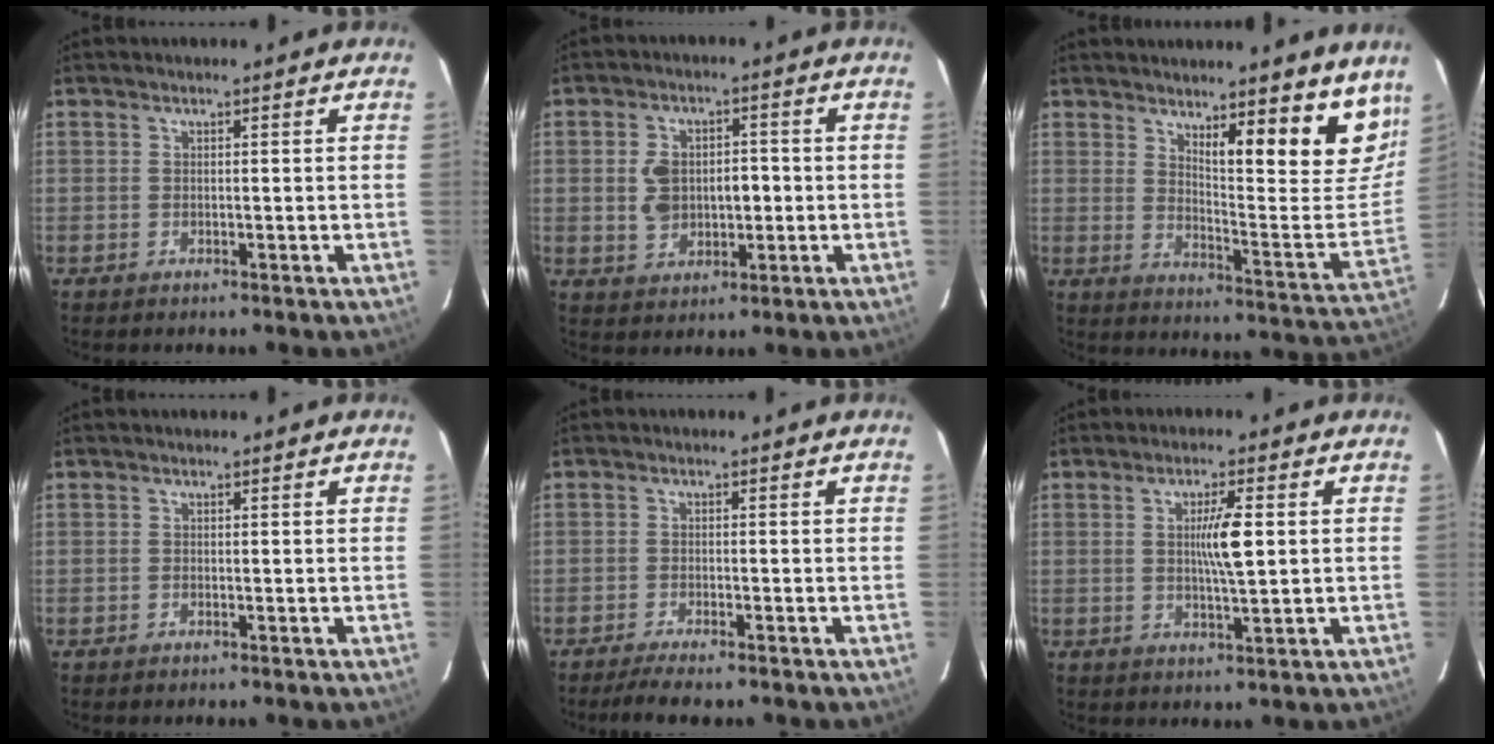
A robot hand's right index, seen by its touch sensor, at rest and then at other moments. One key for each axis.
{"total": 7.1, "fx": -0.2, "fy": 4.7, "fz": 5.2, "tx": -0.098, "ty": 0.016, "tz": 0.006}
{"total": 15.0, "fx": 11.5, "fy": 2.3, "fz": 9.3, "tx": -0.100, "ty": -0.044, "tz": 0.150}
{"total": 0.0}
{"total": 4.6, "fx": -3.8, "fy": 0.4, "fz": 2.6, "tx": -0.039, "ty": -0.009, "tz": -0.060}
{"total": 5.7, "fx": 0.7, "fy": 0.3, "fz": 5.6, "tx": -0.098, "ty": -0.002, "tz": 0.013}